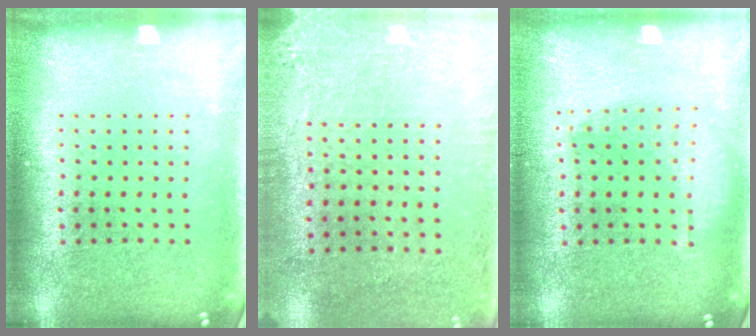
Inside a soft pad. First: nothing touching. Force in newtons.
{"total": 2.8, "press": 2.3, "slide": 1.6}
{"total": 1.1, "press": 1.0, "slide": 0.6}